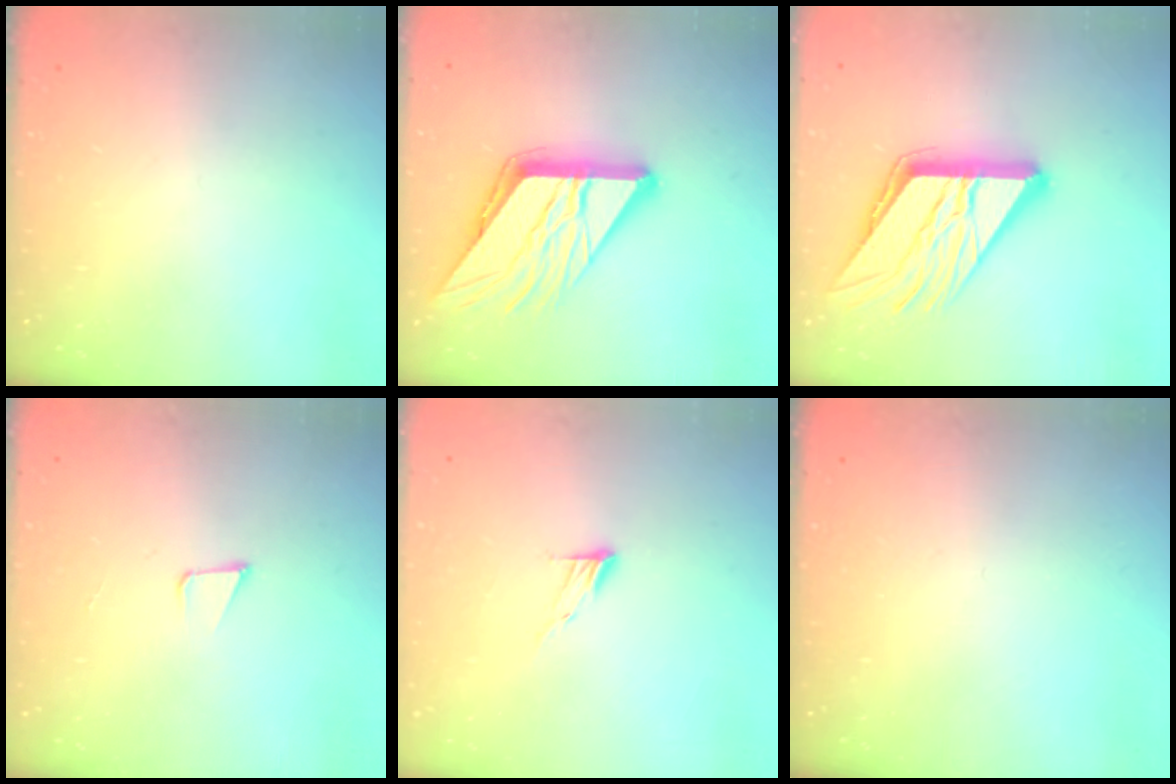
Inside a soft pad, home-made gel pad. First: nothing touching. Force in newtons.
{"total": 18.8, "press": 18.6, "slide": 2.2}
{"total": 18.0, "press": 17.9, "slide": 2.5}
{"total": 3.4, "press": 2.2, "slide": 2.6}
{"total": 6.1, "press": 6.1, "slide": 0.5}
{"total": 0.0}